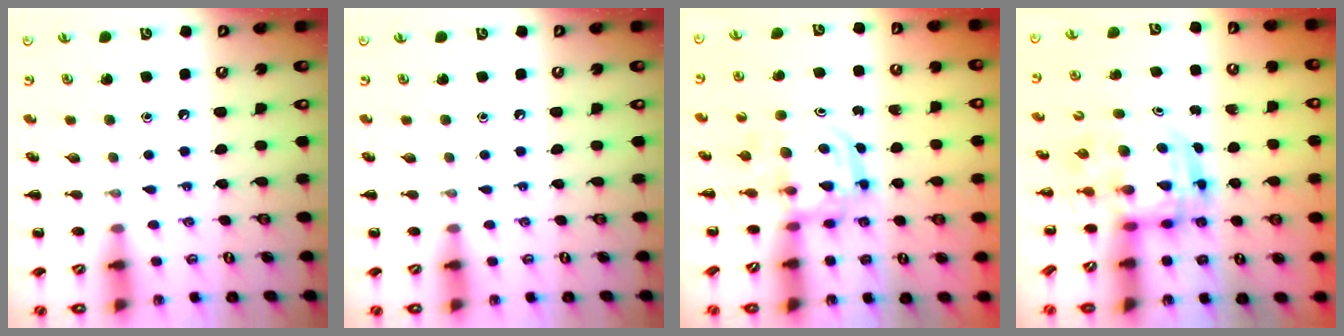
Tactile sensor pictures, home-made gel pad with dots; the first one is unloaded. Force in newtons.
{"total": 0.0}
{"total": 3.1, "press": 3.1, "slide": 0.3}
{"total": 4.0, "press": 3.7, "slide": 1.3}